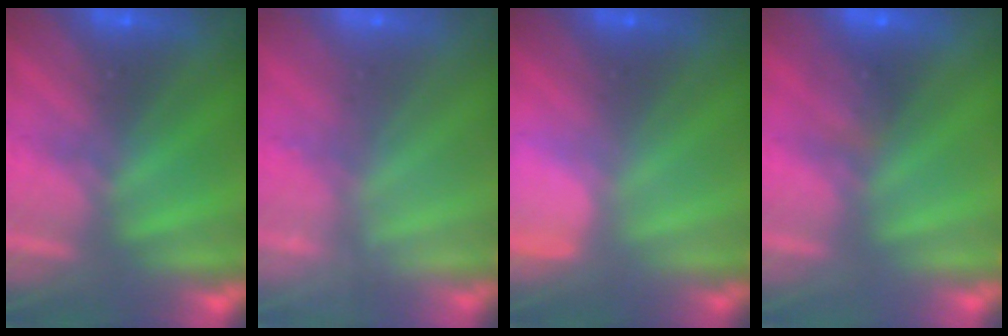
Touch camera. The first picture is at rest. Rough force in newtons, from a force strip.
{"total": 2.4}
{"total": 2.9}
{"total": 1.5}